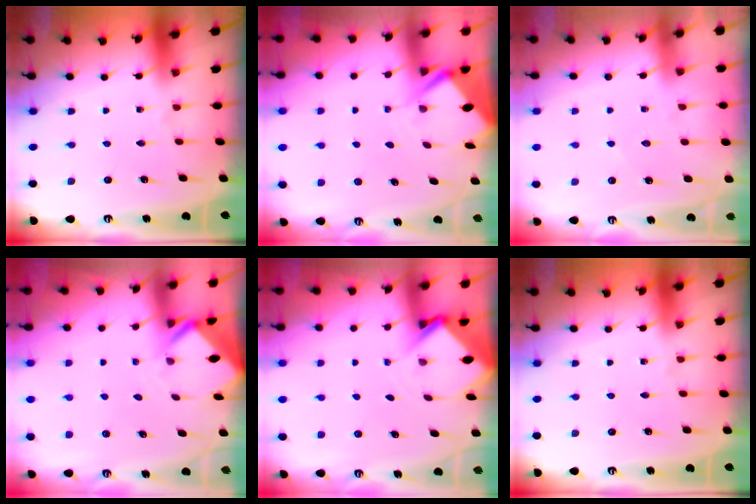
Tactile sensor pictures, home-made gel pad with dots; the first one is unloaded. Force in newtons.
{"total": 3.4, "press": 3.4, "slide": 0.4}
{"total": 5.7, "press": 5.6, "slide": 0.6}
{"total": 2.7, "press": 2.7, "slide": 0.2}
{"total": 3.0, "press": 3.0, "slide": 0.2}
{"total": 0.0}